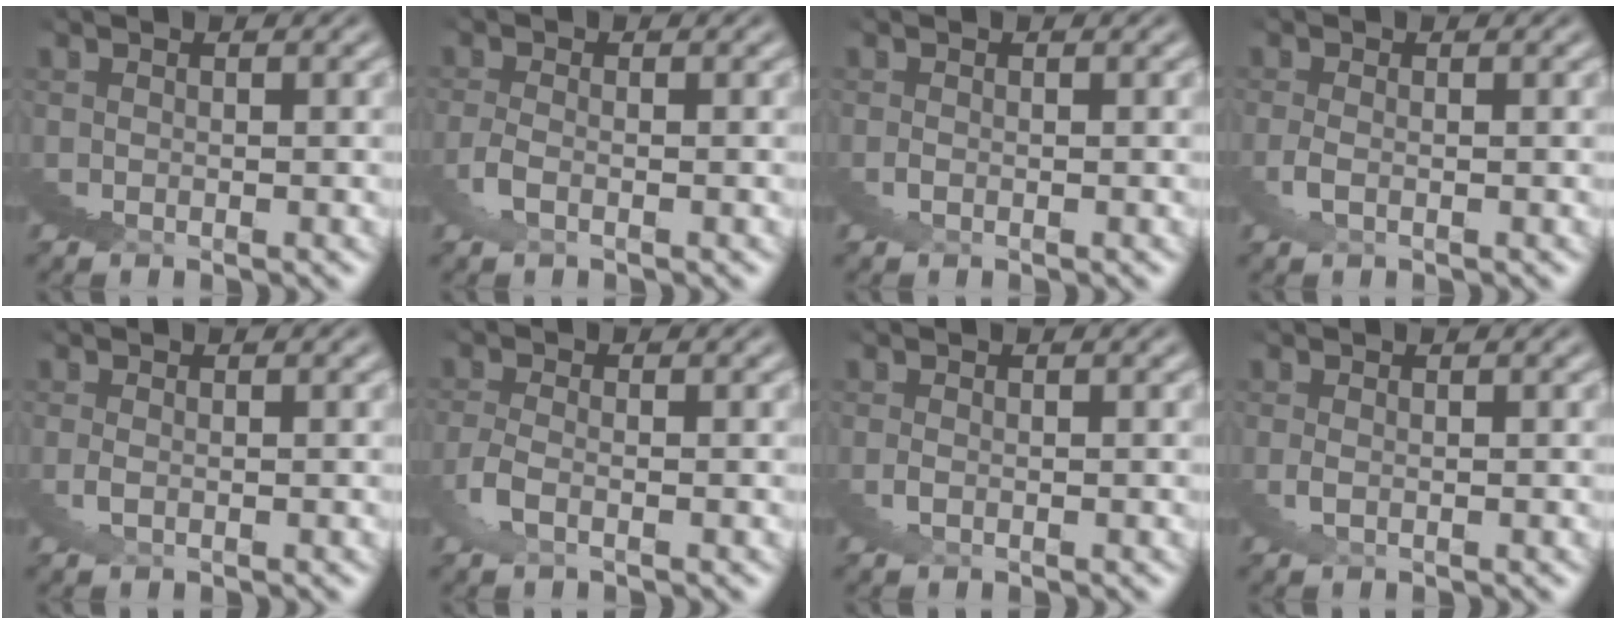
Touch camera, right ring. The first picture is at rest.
{"total": 3.5, "force": [-2.0, -1.6, -2.5], "torque": [0.041, 0.002, -0.035]}
{"total": 1.5, "force": [-0.7, -0.8, -1.1], "torque": [0.026, 0.002, -0.015]}
{"total": 3.6, "force": [-1.4, -2.4, -2.3], "torque": [0.046, 0.001, -0.023]}
{"total": 2.5, "force": [-1.0, -1.8, -1.3], "torque": [0.038, 0.000, -0.017]}
{"total": 3.3, "force": [-1.9, -1.0, -2.5], "torque": [0.035, 0.002, -0.035]}
{"total": 1.8, "force": [-1.0, -1.1, -1.0], "torque": [0.030, 0.002, -0.018]}
{"total": 2.2, "force": [-1.0, -1.6, -1.1], "torque": [0.035, 0.000, -0.017]}